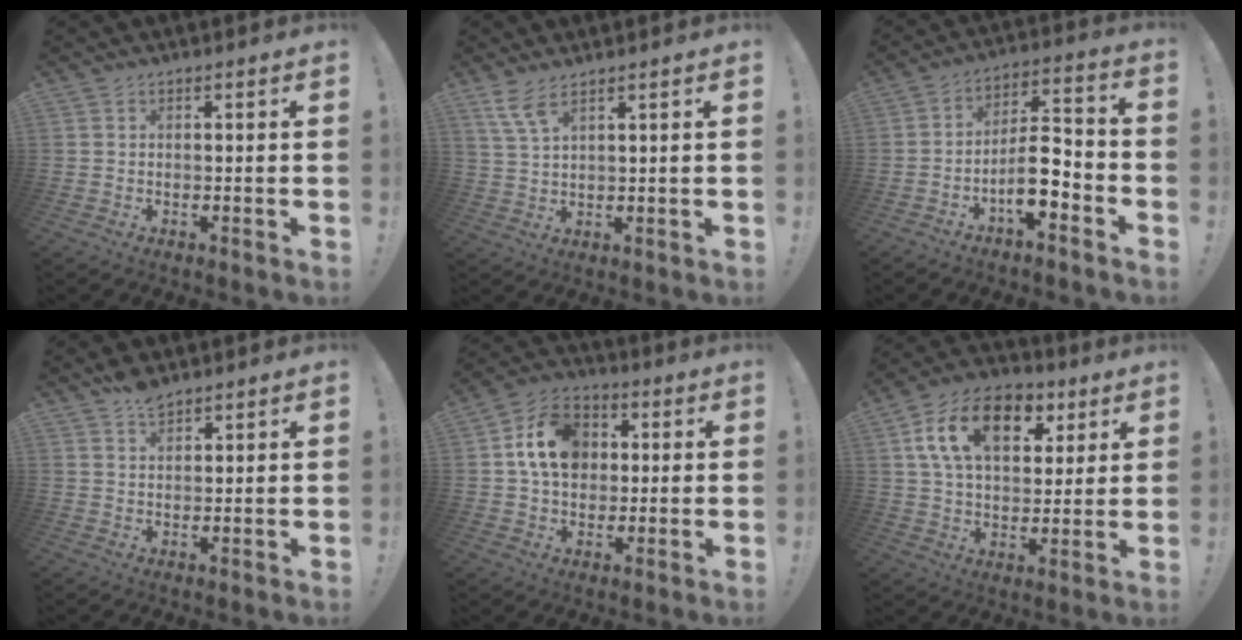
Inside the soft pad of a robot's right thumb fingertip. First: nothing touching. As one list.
[{"total": 5.7, "force": [3.9, 1.2, 4.0], "torque": [-0.083, -0.015, 0.072]}, {"total": 11.3, "force": [-5.4, 4.1, 9.0], "torque": [-0.159, 0.030, -0.087]}, {"total": 4.4, "force": [3.5, 1.8, 1.9], "torque": [-0.028, -0.022, 0.064]}, {"total": 14.8, "force": [3.1, 11.7, 8.5], "torque": [-0.145, 0.012, 0.066]}, {"total": 18.0, "force": [7.4, 11.4, 11.8], "torque": [-0.191, -0.019, 0.135]}]